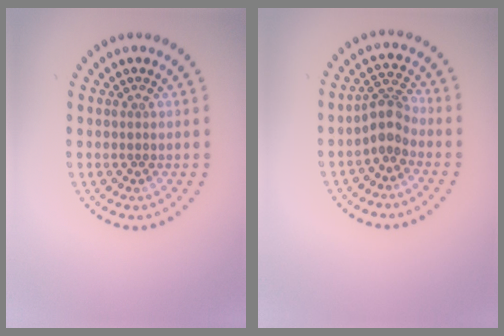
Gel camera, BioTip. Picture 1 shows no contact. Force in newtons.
{"total": 2.6, "press": 2.0, "slide": 1.7}